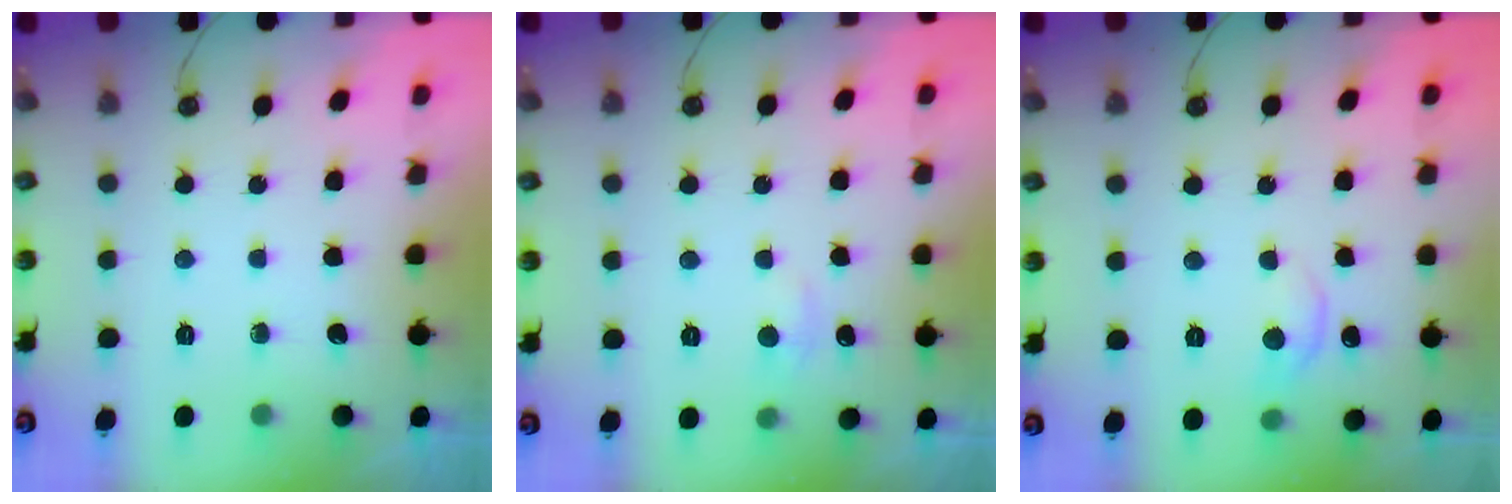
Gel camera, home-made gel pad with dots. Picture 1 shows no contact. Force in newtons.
{"total": 2.2, "press": 2.1, "slide": 0.6}
{"total": 1.4, "press": 1.3, "slide": 0.7}